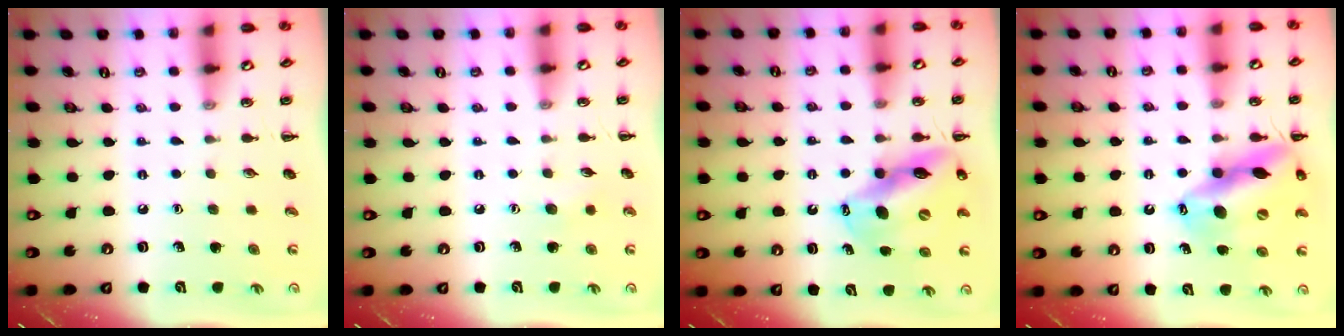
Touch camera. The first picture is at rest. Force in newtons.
{"total": 4.1, "press": 4.0, "slide": 0.9}
{"total": 13.7, "press": 13.1, "slide": 4.0}
{"total": 16.8, "press": 16.3, "slide": 4.1}